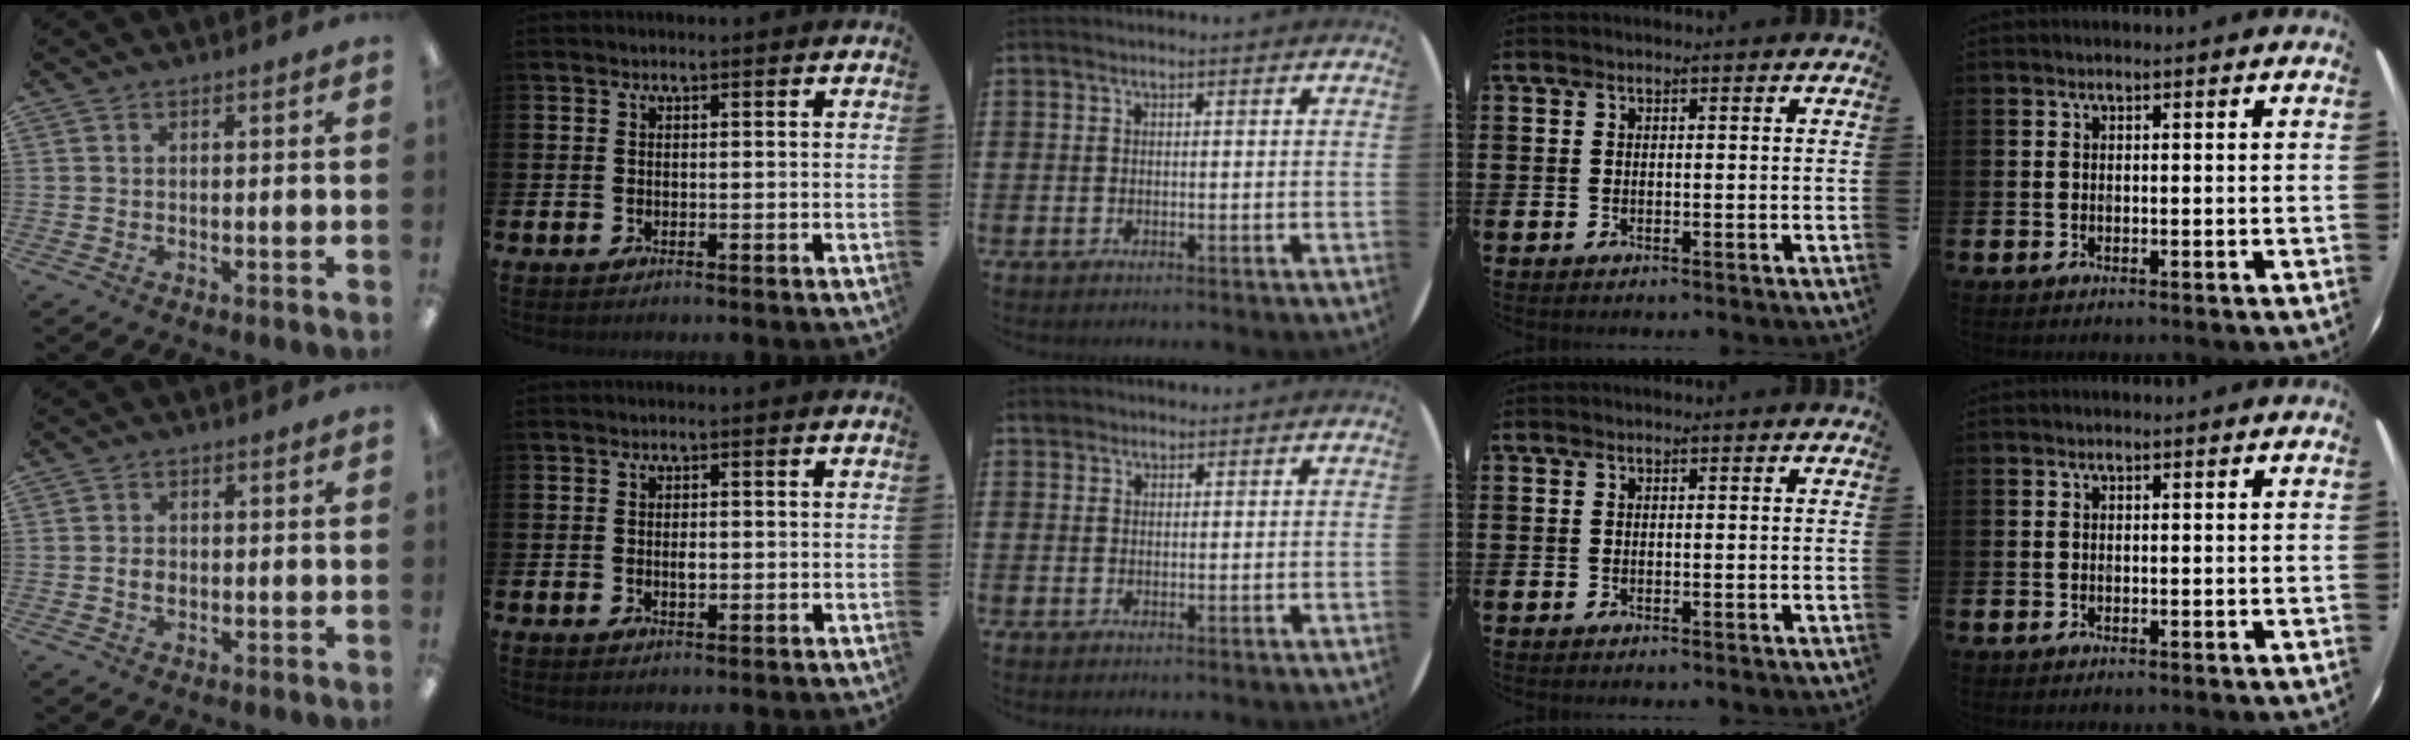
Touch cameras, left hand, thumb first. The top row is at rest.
{"thumb": {"total": 1.9, "force": [-0.1, 1.5, 1.2], "torque": [-0.021, 0.005, -0.003]}, "index": {"total": 1.2, "force": [0.0, 0.6, 1.1], "torque": [-0.007, -0.003, -0.005]}, "middle": {"total": 1.3, "force": [1.2, 0.6, 0.0], "torque": [0.006, 0.000, 0.021]}}